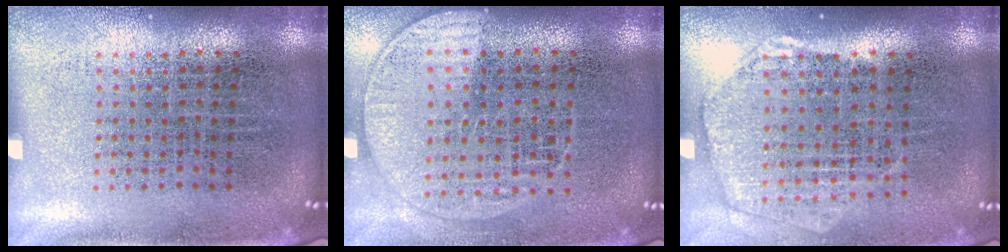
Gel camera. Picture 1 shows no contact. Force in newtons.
{"total": 1.3, "press": 1.2, "slide": 0.5}
{"total": 1.9, "press": 1.7, "slide": 0.8}